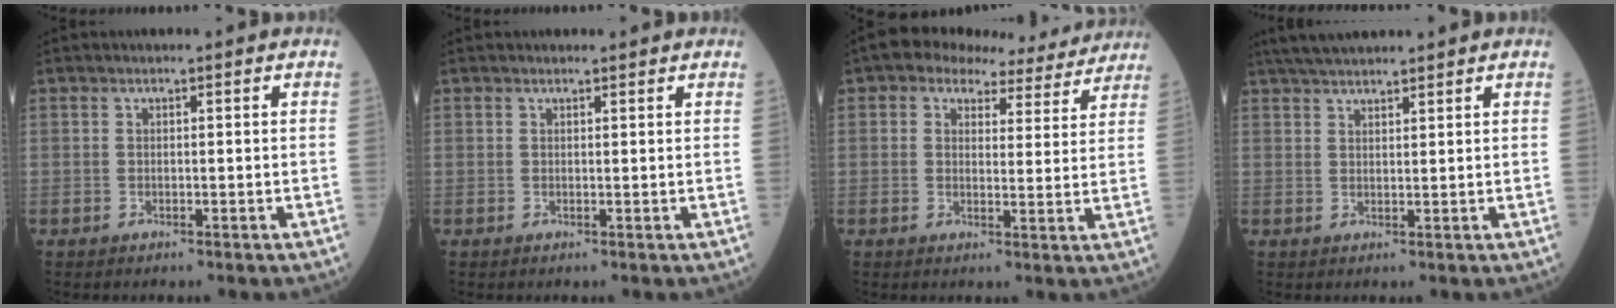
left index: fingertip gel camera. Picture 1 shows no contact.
{"total": 1.0, "force": [0.9, 0.2, 0.1], "torque": [-0.013, 0.002, 0.011]}
{"total": 11.2, "force": [9.6, 4.5, 3.6], "torque": [-0.032, 0.024, 0.103]}
{"total": 6.4, "force": [5.7, 0.7, 2.8], "torque": [-0.048, 0.034, 0.102]}